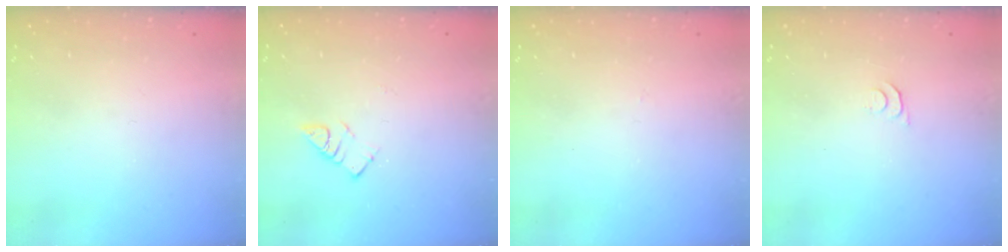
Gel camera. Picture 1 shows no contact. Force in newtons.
{"total": 4.6, "press": 4.6, "slide": 0.2}
{"total": 2.8, "press": 2.8, "slide": 0.4}
{"total": 4.1, "press": 4.0, "slide": 0.6}